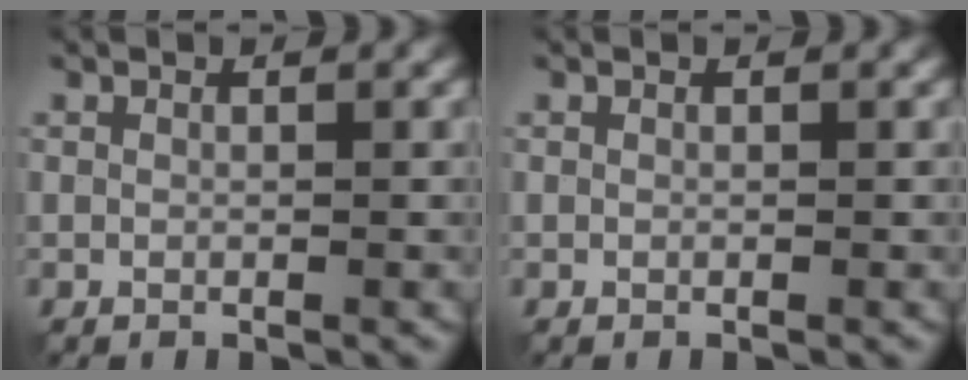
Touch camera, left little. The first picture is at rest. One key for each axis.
{"total": 0.0}